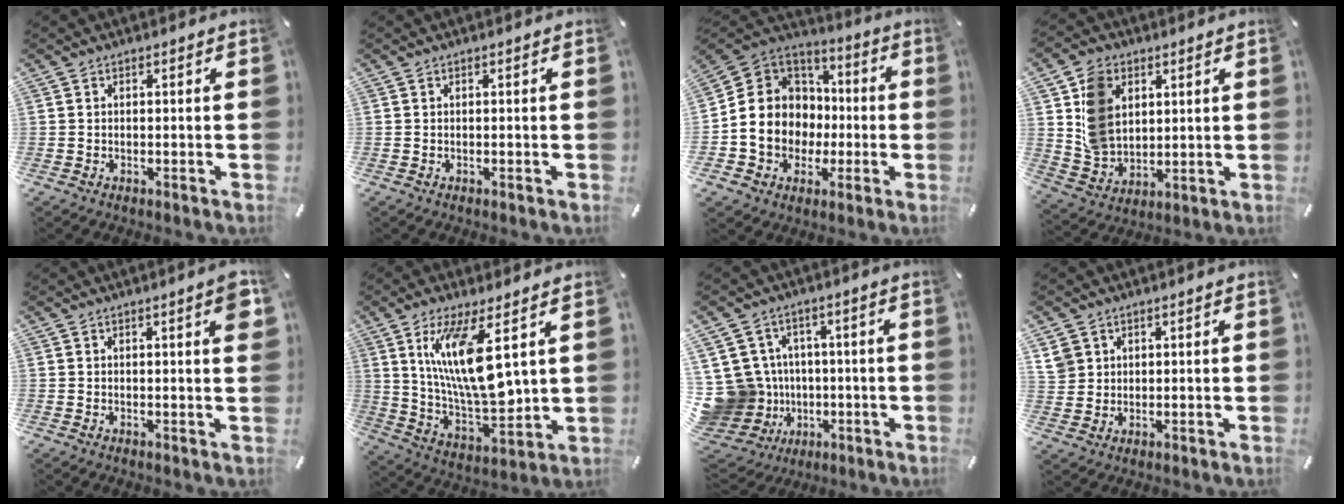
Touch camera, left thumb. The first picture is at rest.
{"total": 0.0}
{"total": 13.8, "force": [-2.2, 13.0, 4.3], "torque": [-0.098, -0.004, -0.034]}
{"total": 11.6, "force": [3.9, 9.2, 5.9], "torque": [-0.128, 0.006, 0.079]}
{"total": 4.5, "force": [1.4, 1.1, 4.1], "torque": [-0.054, -0.005, 0.020]}
{"total": 17.3, "force": [7.2, 5.5, 14.8], "torque": [-0.283, -0.037, 0.113]}
{"total": 14.8, "force": [-0.1, 14.1, 4.6], "torque": [-0.123, -0.012, 0.019]}
{"total": 4.8, "force": [2.3, 4.2, 0.6], "torque": [-0.018, 0.002, 0.044]}